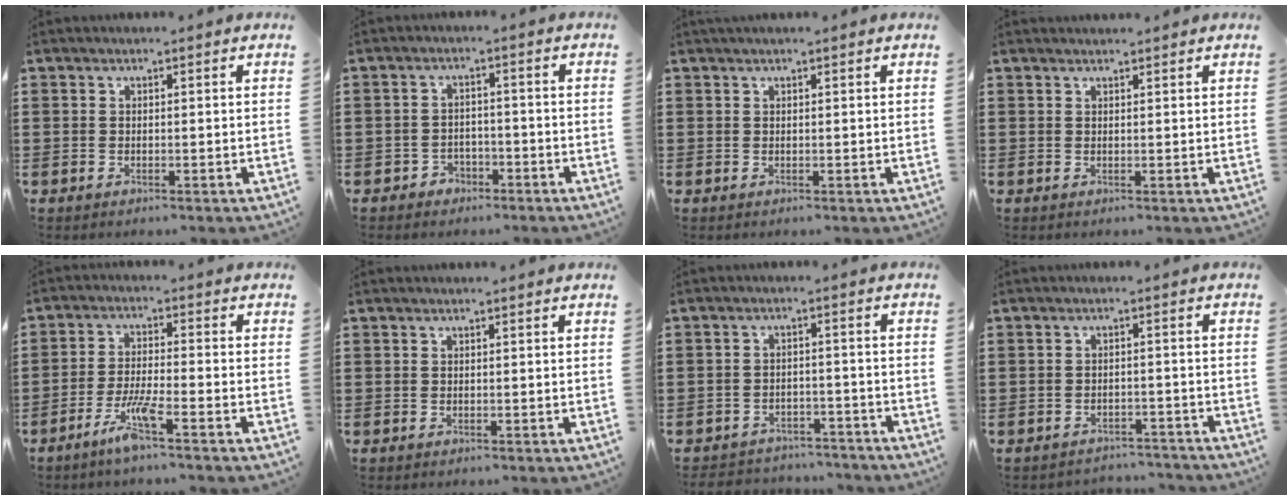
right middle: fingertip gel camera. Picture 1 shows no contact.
{"total": 2.3, "force": [-1.9, 1.2, 0.1], "torque": [-0.011, 0.002, -0.043]}
{"total": 0.6, "force": [0.5, 0.2, 0.2], "torque": [-0.005, 0.002, 0.009]}
{"total": 0.9, "force": [0.9, 0.1, 0.0], "torque": [0.005, -0.003, 0.016]}
{"total": 5.5, "force": [-3.6, 0.4, 4.2], "torque": [-0.088, -0.009, -0.067]}
{"total": 0.0}
{"total": 3.3, "force": [-3.2, 0.7, -0.3], "torque": [-0.003, 0.002, -0.071]}
{"total": 2.4, "force": [-2.3, 0.4, -0.3], "torque": [-0.003, 0.003, -0.053]}